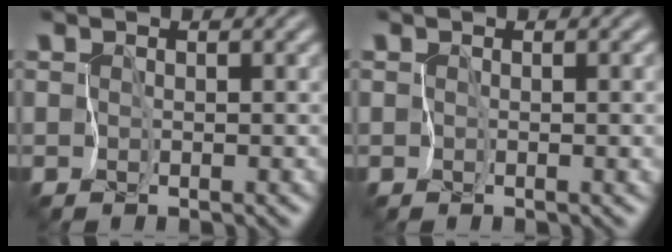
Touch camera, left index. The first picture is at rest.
{"total": 2.1, "force": [-0.2, 1.0, 1.8], "torque": [-0.019, -0.006, 0.000]}